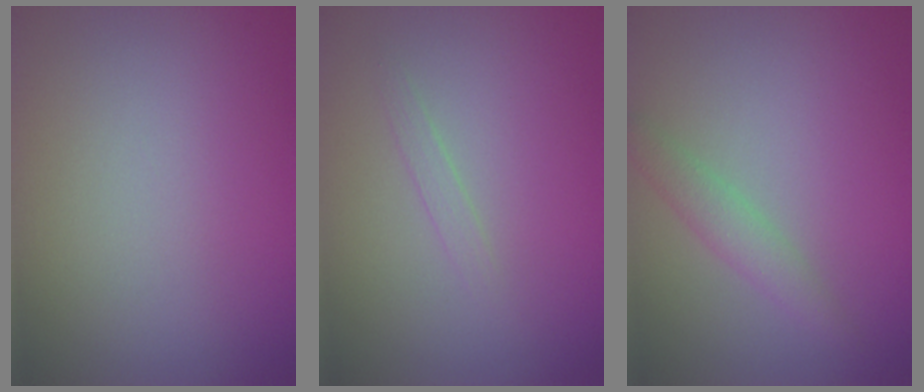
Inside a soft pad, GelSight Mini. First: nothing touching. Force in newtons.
{"total": 0.8, "press": 0.8, "slide": 0.1}
{"total": 2.0, "press": 2.0, "slide": 0.0}